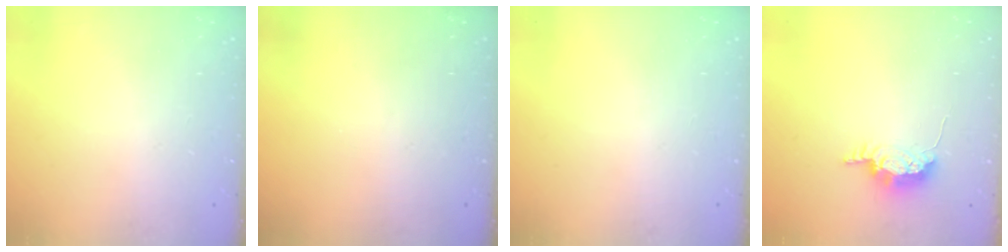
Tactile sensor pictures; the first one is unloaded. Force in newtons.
{"total": 0.0}
{"total": 0.0}
{"total": 7.0, "press": 6.9, "slide": 0.5}